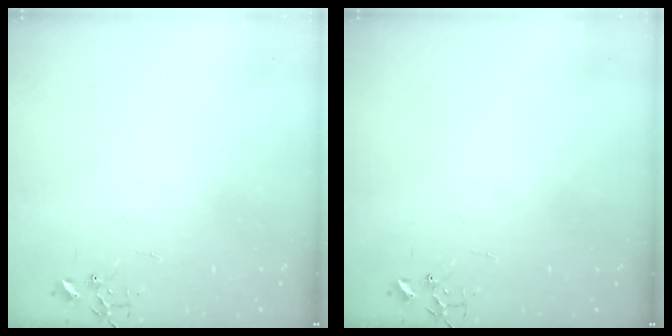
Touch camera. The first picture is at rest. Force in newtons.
{"total": 0.0}